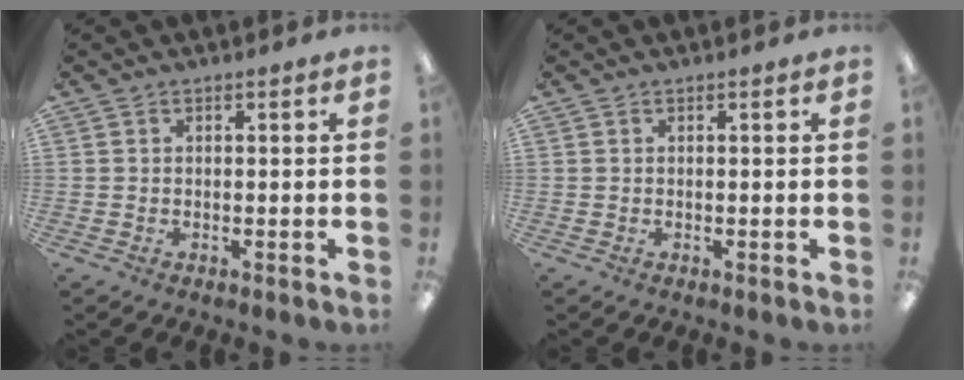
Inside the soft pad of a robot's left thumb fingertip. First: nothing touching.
{"total": 0.0}